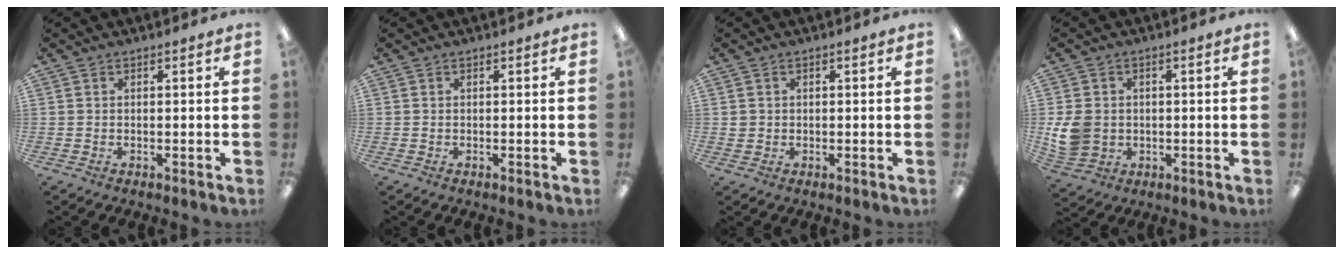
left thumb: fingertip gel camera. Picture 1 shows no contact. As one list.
[{"total": 0.0}, {"total": 1.2, "force": [0.1, 1.2, 0.2], "torque": [-0.005, 0.004, 0.001]}, {"total": 7.9, "force": [-0.1, 6.8, 4.0], "torque": [-0.094, 0.012, 0.003]}]